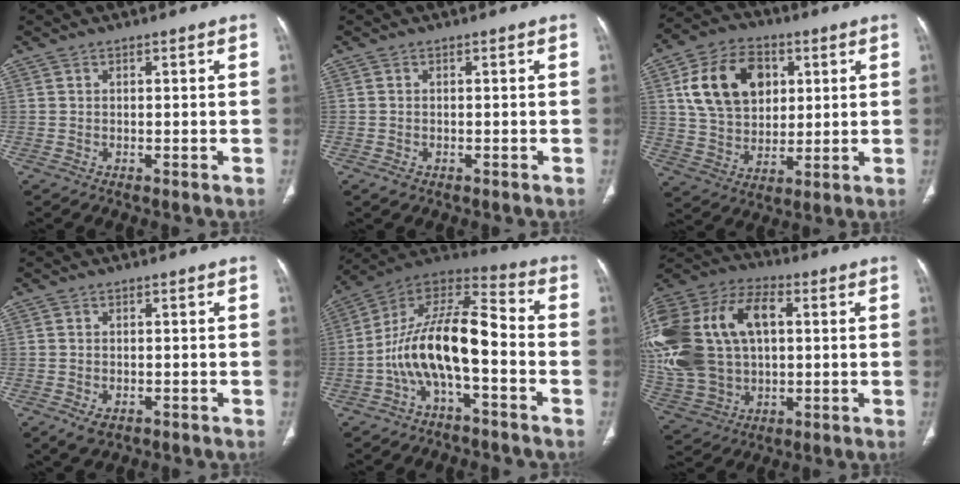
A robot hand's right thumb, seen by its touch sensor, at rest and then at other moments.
{"total": 1.3, "force": [-0.6, 0.9, 0.7], "torque": [-0.017, 0.000, -0.008]}
{"total": 16.2, "force": [4.7, 11.8, 10.1], "torque": [-0.147, -0.001, 0.086]}
{"total": 3.1, "force": [-1.4, 1.9, 2.0], "torque": [-0.038, -0.001, -0.014]}
{"total": 16.3, "force": [-4.2, 6.4, 14.4], "torque": [-0.260, 0.072, -0.080]}
{"total": 29.0, "force": [4.2, 18.8, 21.7], "torque": [-0.488, 0.035, 0.090]}